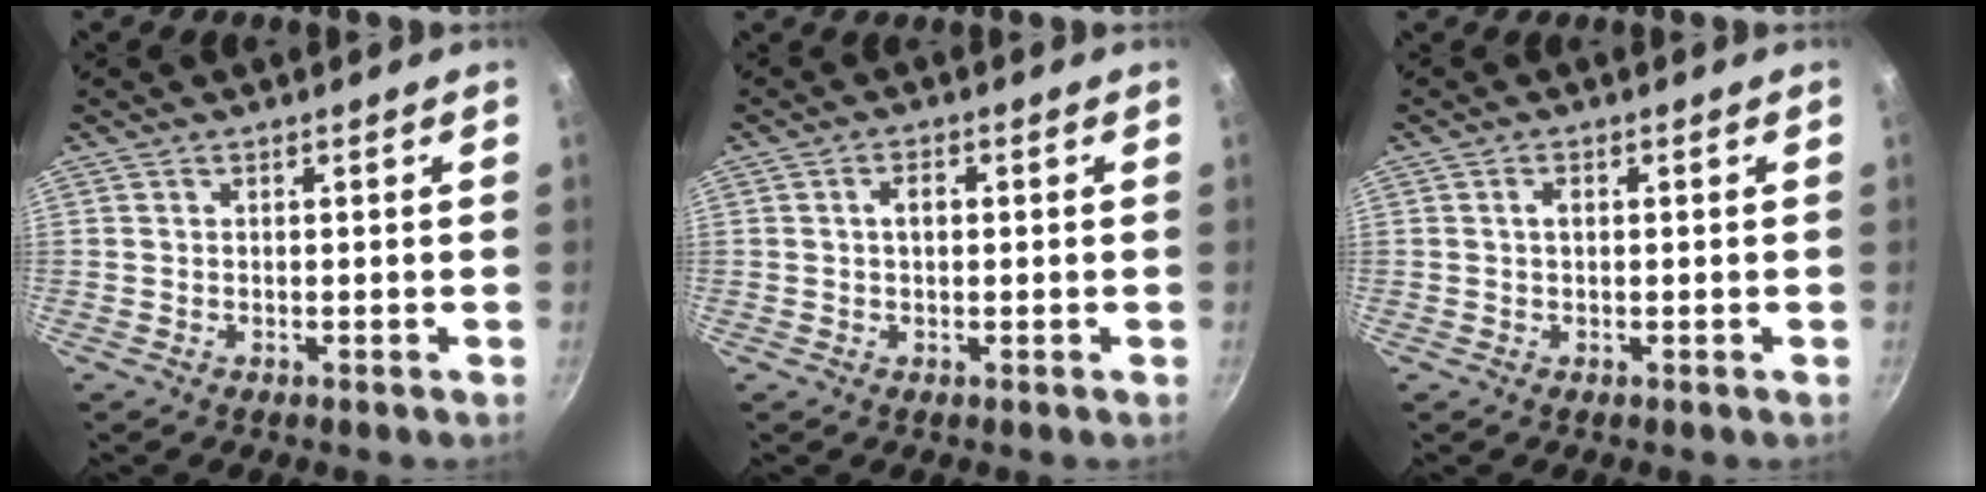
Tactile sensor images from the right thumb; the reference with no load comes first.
{"total": 2.5, "force": [0.3, 1.6, 1.9], "torque": [-0.025, 0.009, 0.004]}
{"total": 1.4, "force": [0.2, 0.9, 1.1], "torque": [-0.018, 0.005, 0.003]}